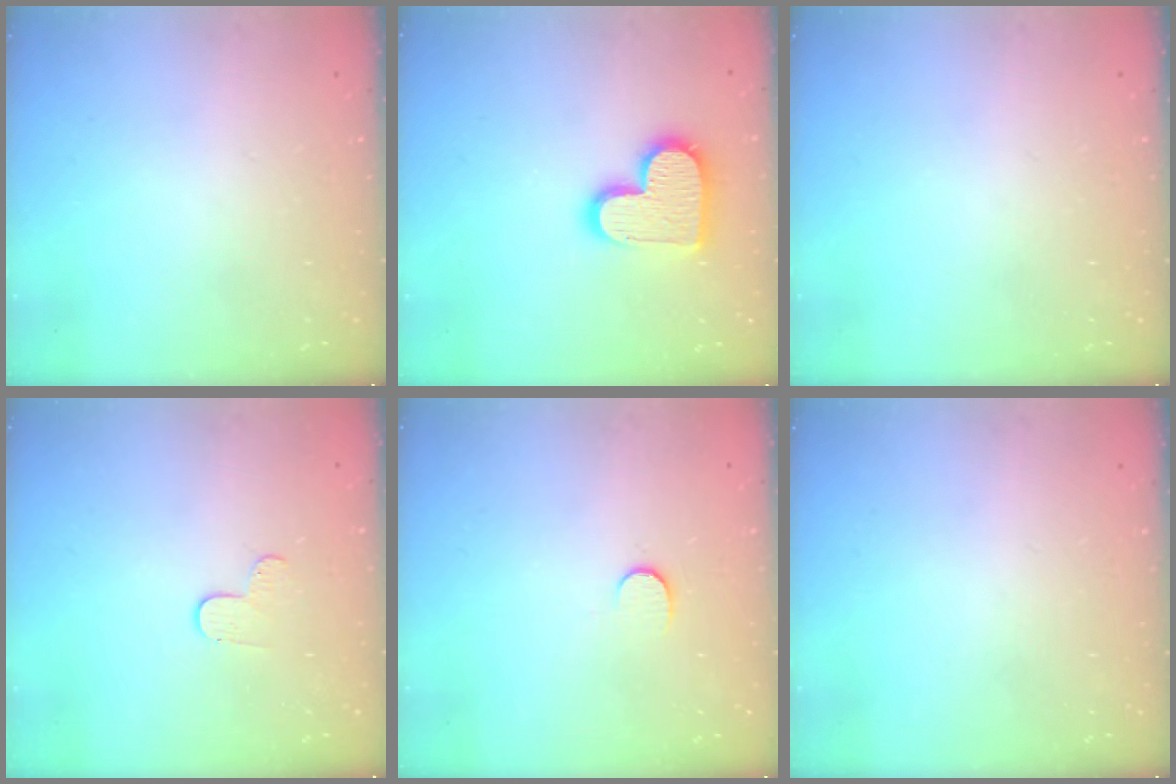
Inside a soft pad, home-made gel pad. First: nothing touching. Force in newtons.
{"total": 14.2, "press": 14.2, "slide": 0.9}
{"total": 0.0}
{"total": 3.9, "press": 3.9, "slide": 0.4}
{"total": 6.3, "press": 6.3, "slide": 0.5}
{"total": 0.0}